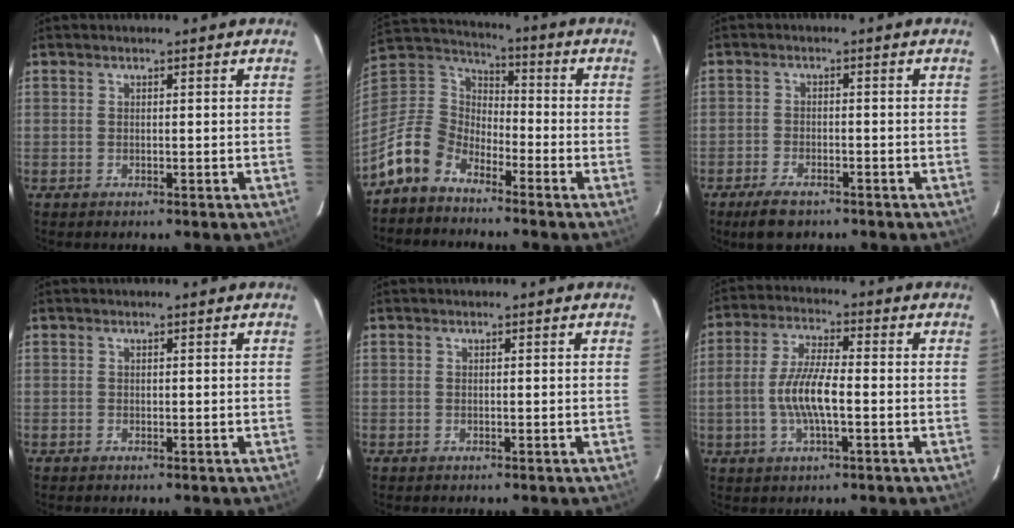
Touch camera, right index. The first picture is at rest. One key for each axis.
{"total": 11.3, "fx": -8.3, "fy": 6.4, "fz": 4.3, "tx": -0.106, "ty": 0.023, "tz": -0.169}
{"total": 5.5, "fx": -4.1, "fy": 2.2, "fz": 2.9, "tx": -0.074, "ty": -0.007, "tz": -0.073}
{"total": 0.0}
{"total": 0.0}
{"total": 8.8, "fx": -1.8, "fy": 2.6, "fz": 8.3, "tx": -0.169, "ty": 0.005, "tz": -0.036}